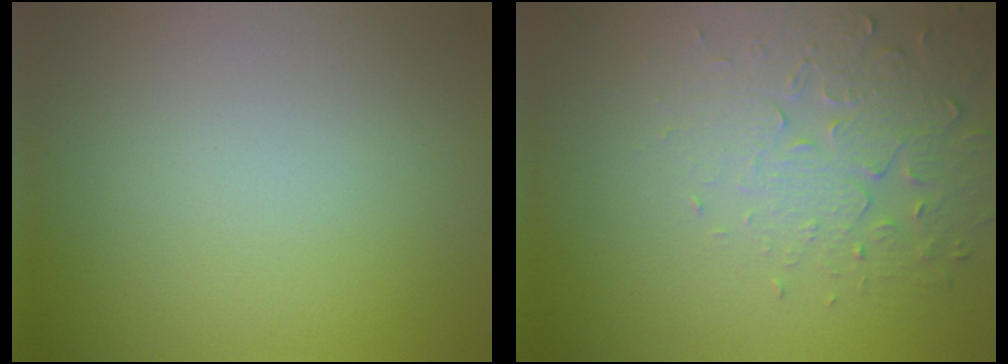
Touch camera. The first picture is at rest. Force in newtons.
{"total": 4.1, "press": 3.9, "slide": 1.2}